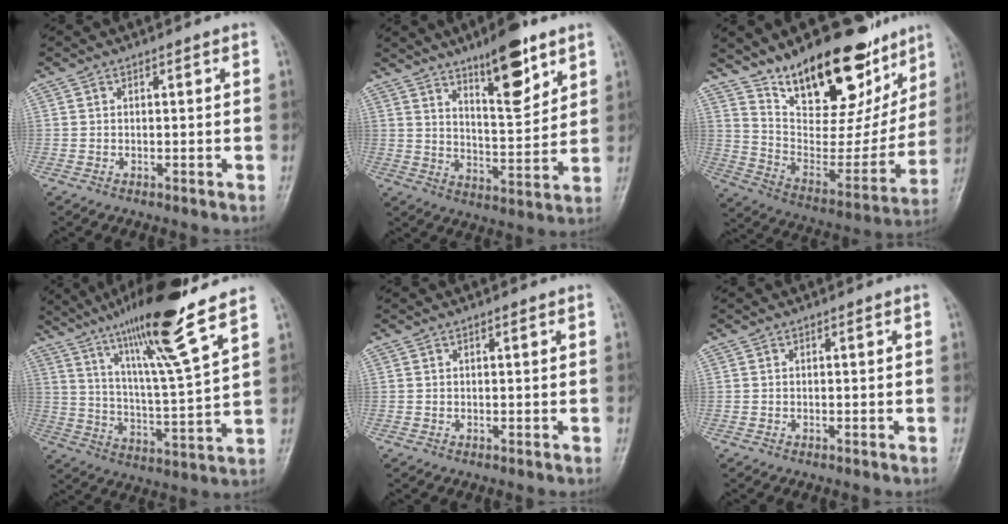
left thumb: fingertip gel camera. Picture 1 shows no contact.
{"total": 12.8, "force": [8.0, 3.8, 9.2], "torque": [-0.119, -0.055, 0.130]}
{"total": 27.7, "force": [18.5, 12.4, 16.6], "torque": [-0.205, -0.082, 0.301]}
{"total": 18.3, "force": [12.7, 0.6, 13.1], "torque": [-0.213, -0.062, 0.218]}
{"total": 0.6, "force": [0.4, 0.1, 0.4], "torque": [-0.008, -0.001, 0.005]}
{"total": 0.0}